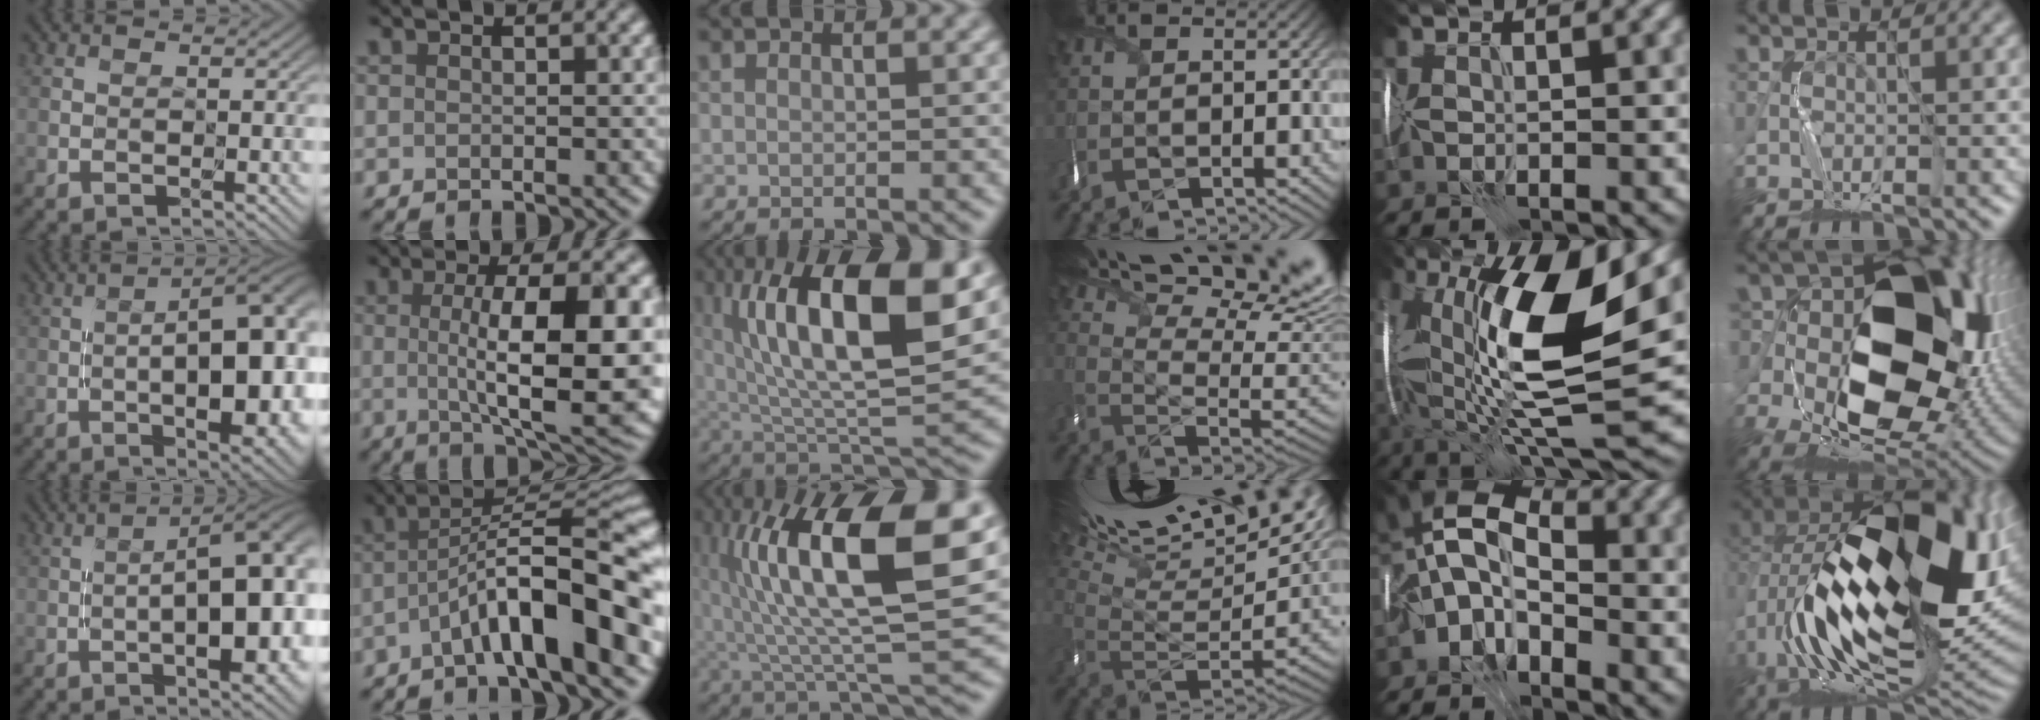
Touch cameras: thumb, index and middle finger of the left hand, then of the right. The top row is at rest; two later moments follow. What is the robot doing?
{"motion": "wrap", "object": "ribbon"}